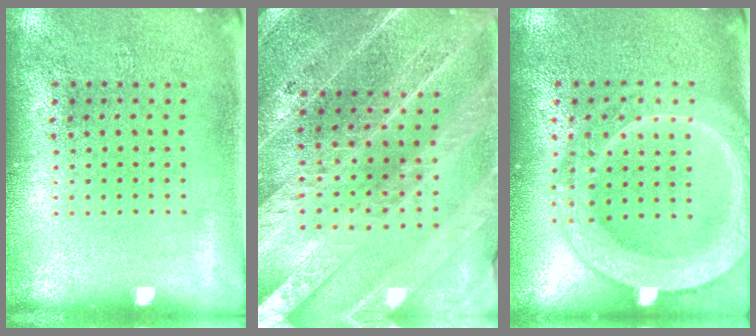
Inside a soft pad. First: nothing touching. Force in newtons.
{"total": 4.4, "press": 3.9, "slide": 2.1}
{"total": 3.9, "press": 3.9, "slide": 0.5}